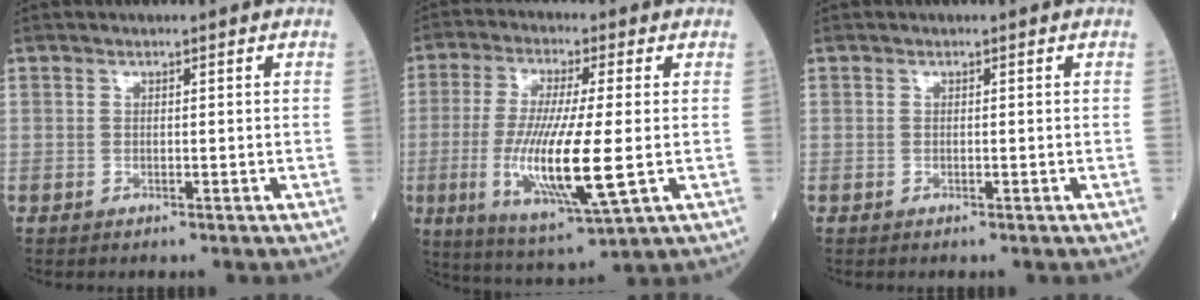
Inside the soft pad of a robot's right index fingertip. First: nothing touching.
{"total": 15.1, "force": [-2.5, 1.9, 14.8], "torque": [-0.300, -0.032, -0.040]}
{"total": 0.0}